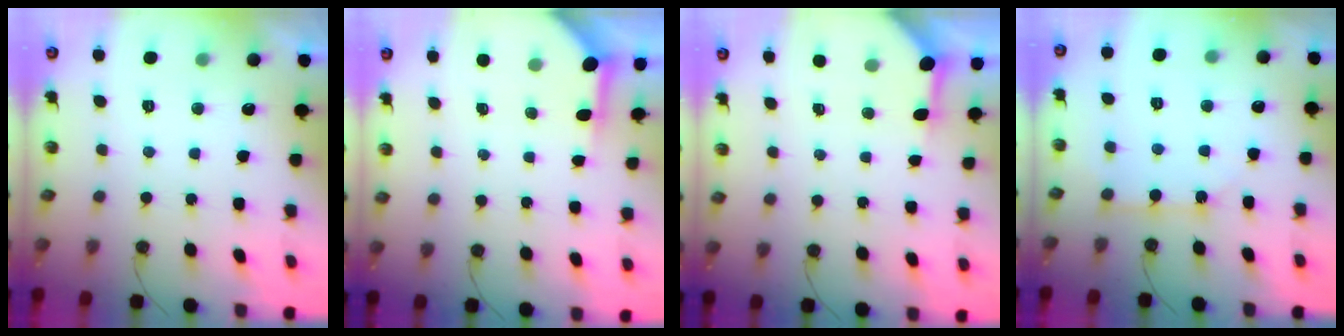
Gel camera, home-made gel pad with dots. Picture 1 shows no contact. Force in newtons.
{"total": 3.9, "press": 3.9, "slide": 0.4}
{"total": 3.3, "press": 3.3, "slide": 0.5}
{"total": 5.8, "press": 5.8, "slide": 0.5}